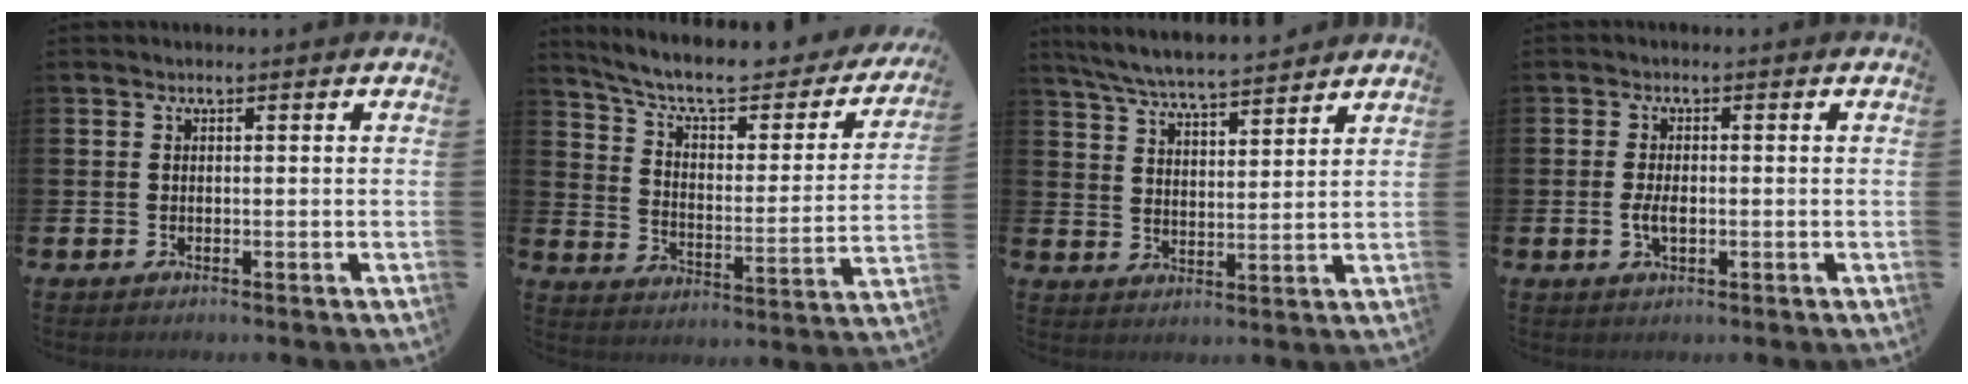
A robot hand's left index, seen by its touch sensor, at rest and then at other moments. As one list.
[{"total": 8.0, "force": [6.9, 2.2, 3.5], "torque": [-0.096, -0.046, 0.112]}, {"total": 6.5, "force": [6.2, 0.3, 1.8], "torque": [-0.061, -0.033, 0.111]}, {"total": 2.7, "force": [-0.4, 1.3, 2.3], "torque": [-0.038, 0.001, -0.009]}]